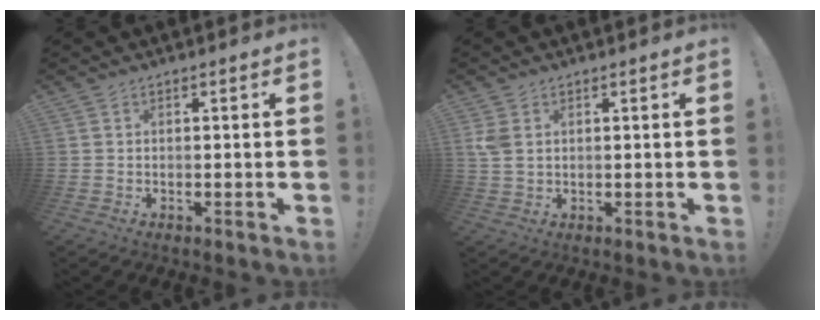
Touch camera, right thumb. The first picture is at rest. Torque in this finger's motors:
{"motor_torque": [0.33, 1.15, 0.68, 0.05, 0.02]}